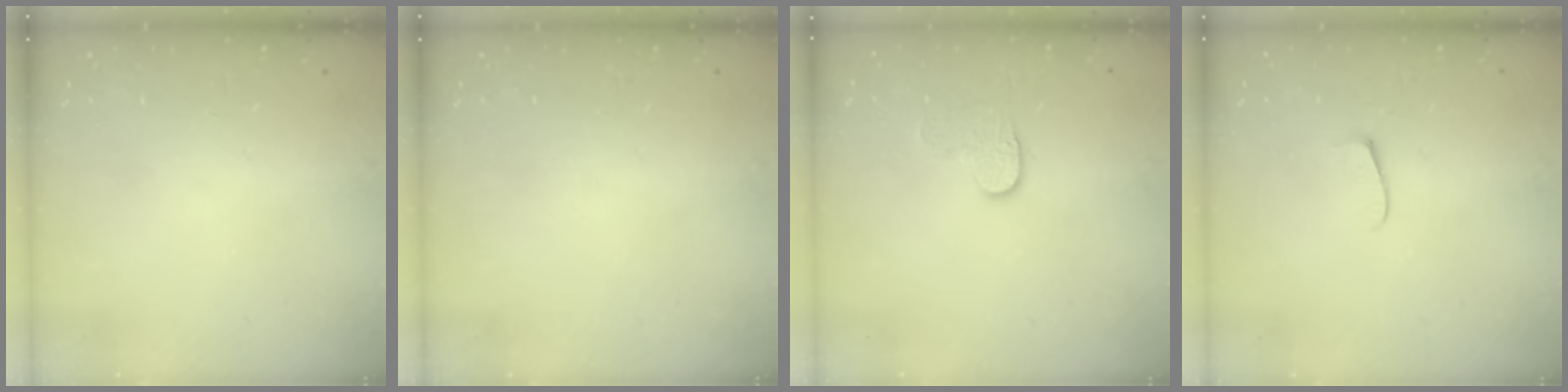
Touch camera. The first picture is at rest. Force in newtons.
{"total": 0.0}
{"total": 7.0, "press": 6.9, "slide": 0.6}
{"total": 4.7, "press": 4.6, "slide": 0.5}